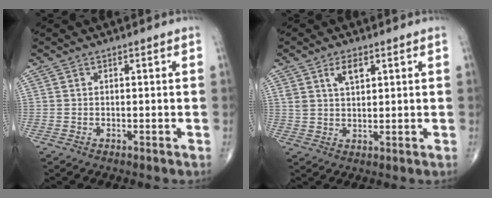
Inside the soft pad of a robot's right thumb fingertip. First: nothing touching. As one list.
[{"total": 4.4, "force": [2.3, 2.1, 3.1], "torque": [-0.050, -0.011, 0.045]}]